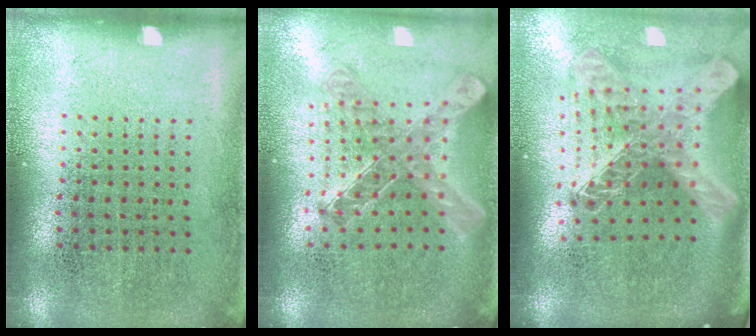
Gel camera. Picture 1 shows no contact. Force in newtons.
{"total": 1.1, "press": 1.0, "slide": 0.2}
{"total": 3.0, "press": 2.1, "slide": 2.1}